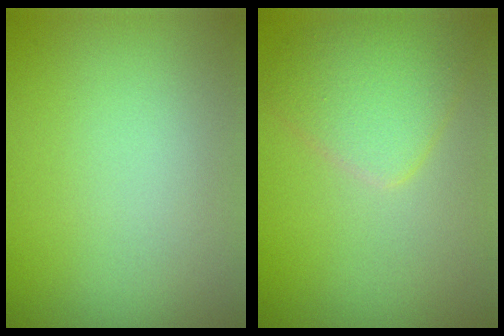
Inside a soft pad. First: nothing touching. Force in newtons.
{"total": 3.7, "press": 3.7, "slide": 0.2}